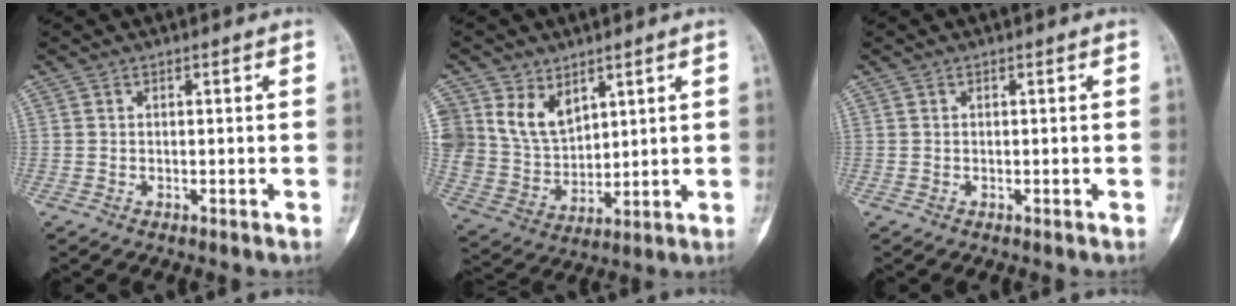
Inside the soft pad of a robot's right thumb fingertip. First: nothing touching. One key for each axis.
{"total": 10.8, "fx": 5.6, "fy": 7.7, "fz": 5.2, "tx": -0.072, "ty": -0.033, "tz": 0.126}
{"total": 0.0}